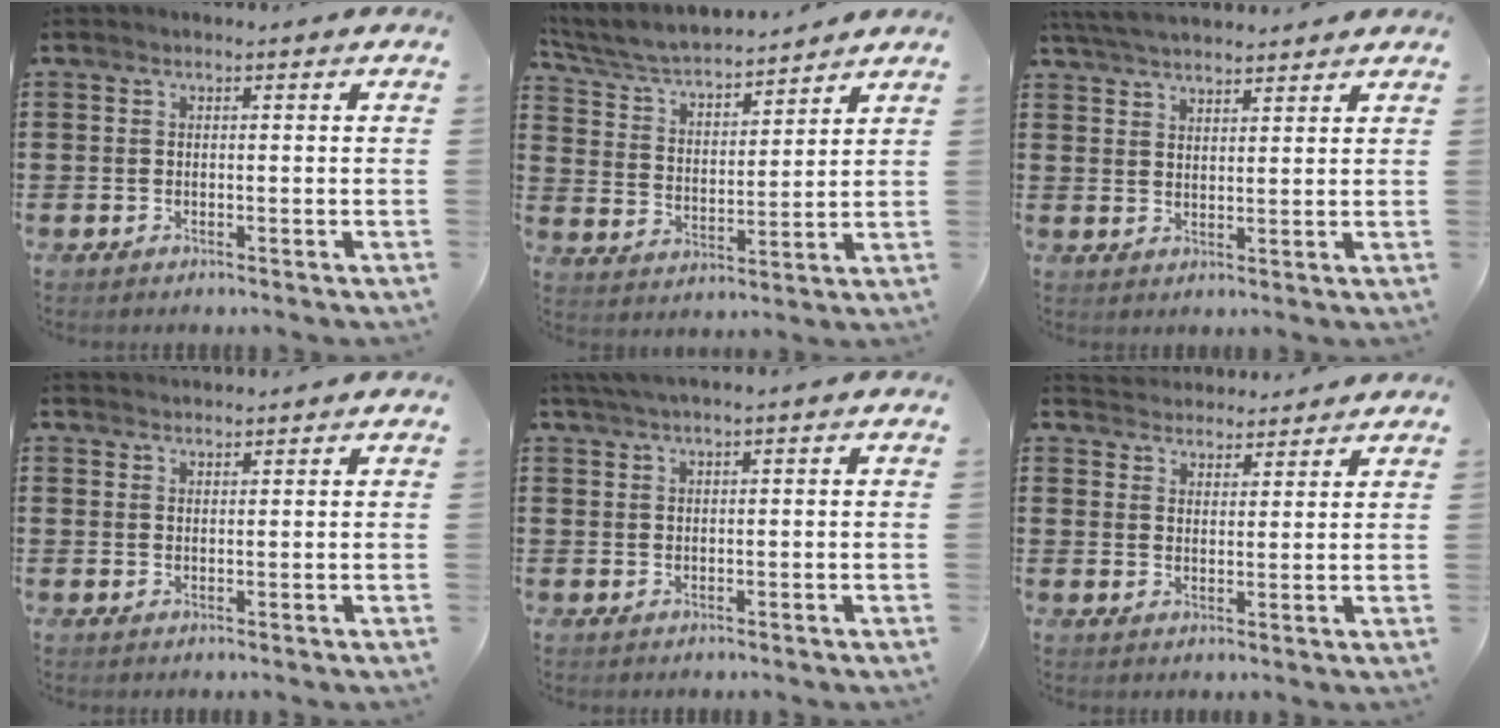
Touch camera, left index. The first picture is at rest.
{"total": 5.2, "force": [4.9, 0.6, 1.8], "torque": [-0.059, -0.032, 0.079]}
{"total": 4.5, "force": [4.4, 0.3, 1.2], "torque": [-0.036, -0.009, 0.082]}
{"total": 1.4, "force": [1.4, 0.0, 0.0], "torque": [-0.003, 0.000, 0.028]}
{"total": 1.6, "force": [1.0, -0.2, 1.3], "torque": [-0.023, 0.000, 0.019]}
{"total": 3.2, "force": [3.2, 0.5, -0.5], "torque": [-0.001, -0.010, 0.060]}